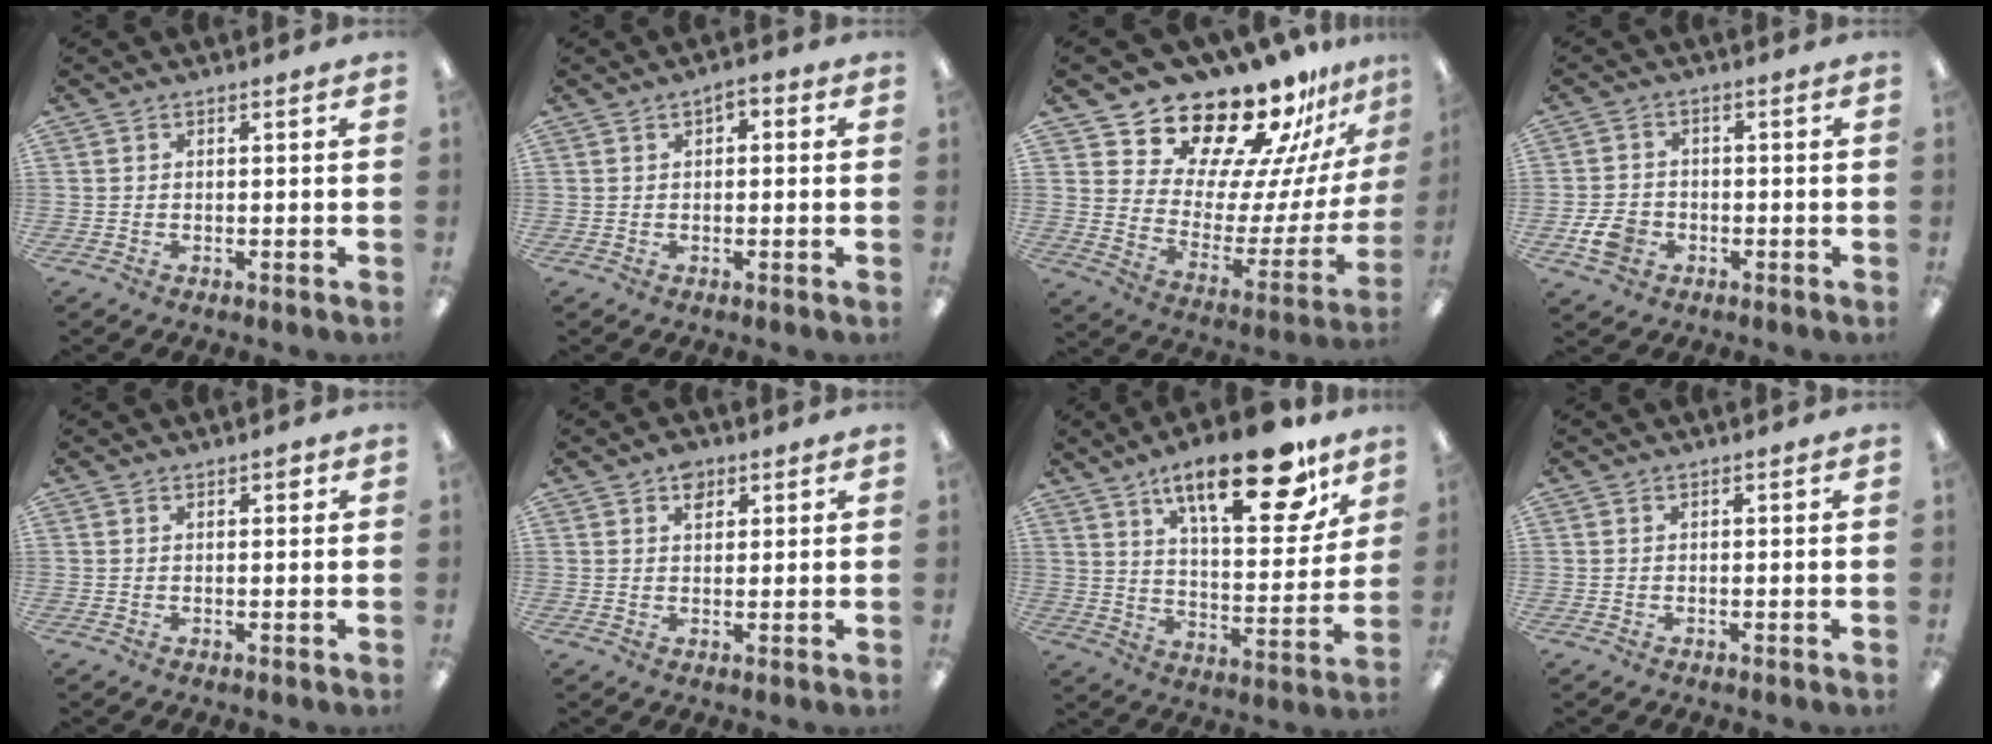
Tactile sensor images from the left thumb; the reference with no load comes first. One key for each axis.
{"total": 1.9, "fx": 0.2, "fy": 1.2, "fz": 1.5, "tx": -0.020, "ty": 0.004, "tz": 0.001}
{"total": 19.4, "fx": 17.2, "fy": 7.3, "fz": 5.3, "tx": -0.087, "ty": -0.151, "tz": 0.301}
{"total": 6.0, "fx": -2.4, "fy": 4.5, "fz": 3.2, "tx": -0.059, "ty": 0.007, "tz": -0.043}
{"total": 1.2, "fx": 0.7, "fy": 0.6, "fz": 0.7, "tx": 0.001, "ty": -0.005, "tz": 0.009}
{"total": 3.4, "fx": 2.0, "fy": 2.1, "fz": 1.7, "tx": -0.014, "ty": -0.007, "tz": 0.032}
{"total": 22.8, "fx": 14.6, "fy": 7.9, "fz": 15.6, "tx": -0.227, "ty": -0.082, "tz": 0.233}
{"total": 0.0}